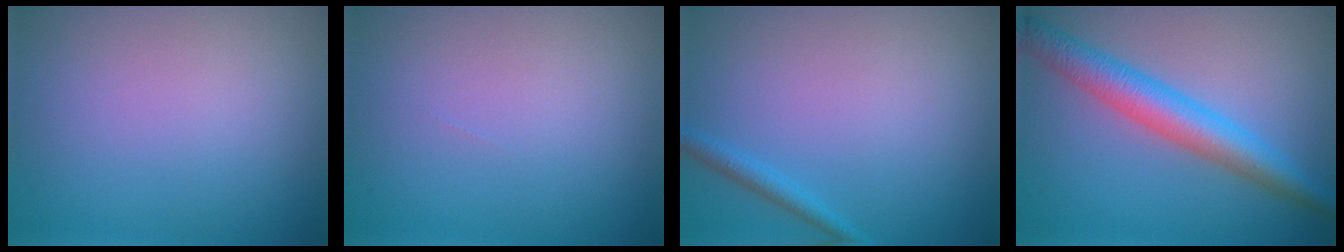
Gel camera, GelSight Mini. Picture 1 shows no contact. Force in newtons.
{"total": 0.0}
{"total": 1.3, "press": 1.3, "slide": 0.1}
{"total": 5.3, "press": 5.3, "slide": 0.1}